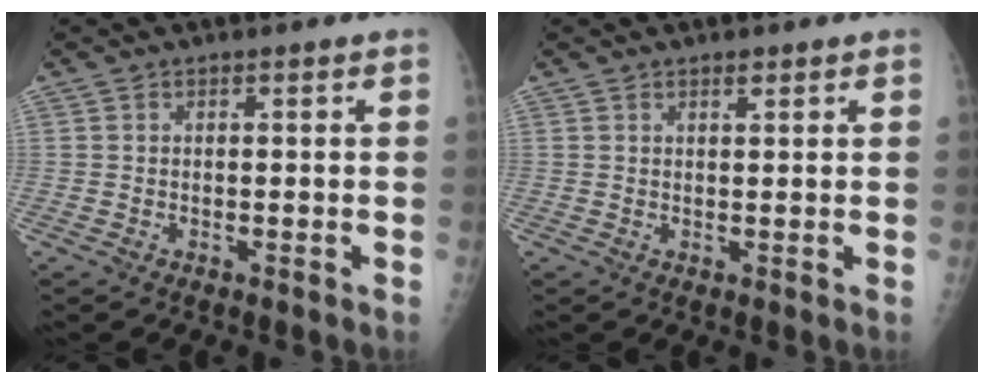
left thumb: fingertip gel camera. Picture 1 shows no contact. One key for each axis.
{"total": 1.4, "fx": 1.0, "fy": 0.5, "fz": 0.8, "tx": -0.005, "ty": -0.006, "tz": 0.015}